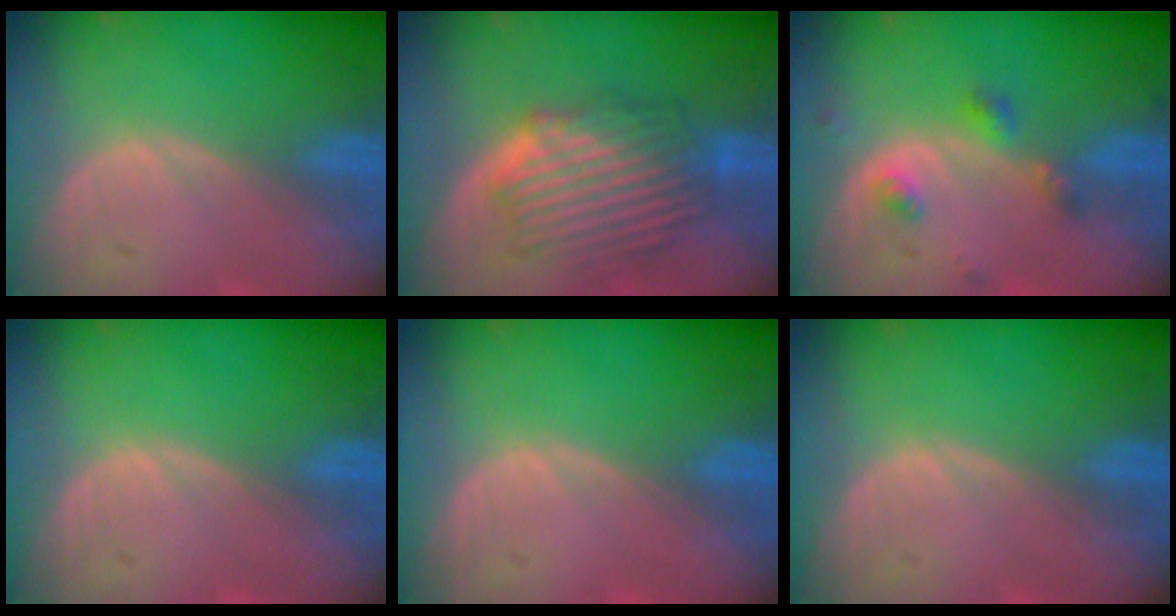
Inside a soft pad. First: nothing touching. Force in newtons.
{"total": 8.4, "press": 8.1, "slide": 2.2}
{"total": 3.9, "press": 3.9, "slide": 0.7}
{"total": 0.0}
{"total": 0.0}
{"total": 0.0}